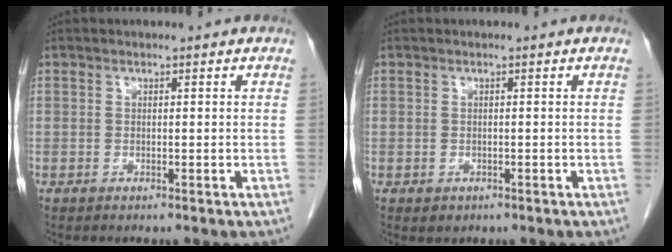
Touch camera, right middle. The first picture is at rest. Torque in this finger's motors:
{"motor_torque": [0.38, 0.12, -0.02, 0.00]}